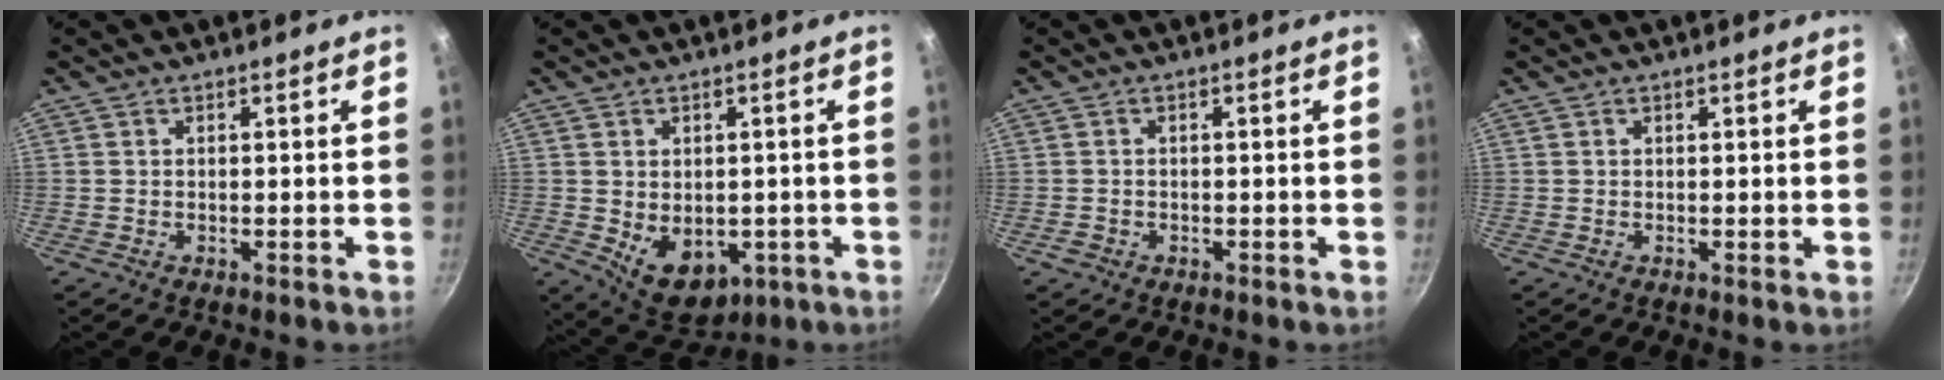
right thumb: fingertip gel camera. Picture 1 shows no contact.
{"total": 9.7, "force": [-1.7, 6.9, 6.7], "torque": [-0.072, -0.010, 0.000]}
{"total": 1.4, "force": [-0.7, 1.1, 0.5], "torque": [-0.012, 0.004, -0.009]}
{"total": 0.0}